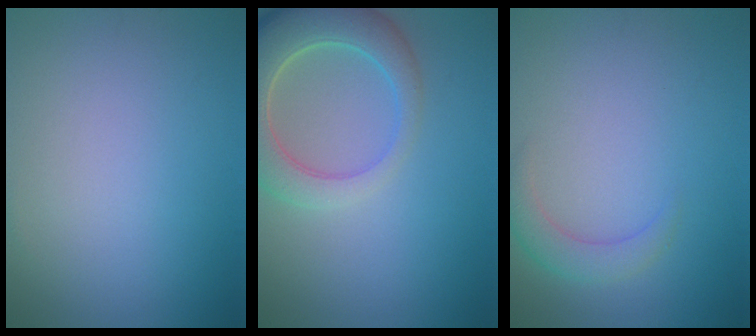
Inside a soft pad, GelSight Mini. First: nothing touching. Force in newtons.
{"total": 6.8, "press": 6.7, "slide": 0.9}
{"total": 2.2, "press": 2.2, "slide": 0.1}